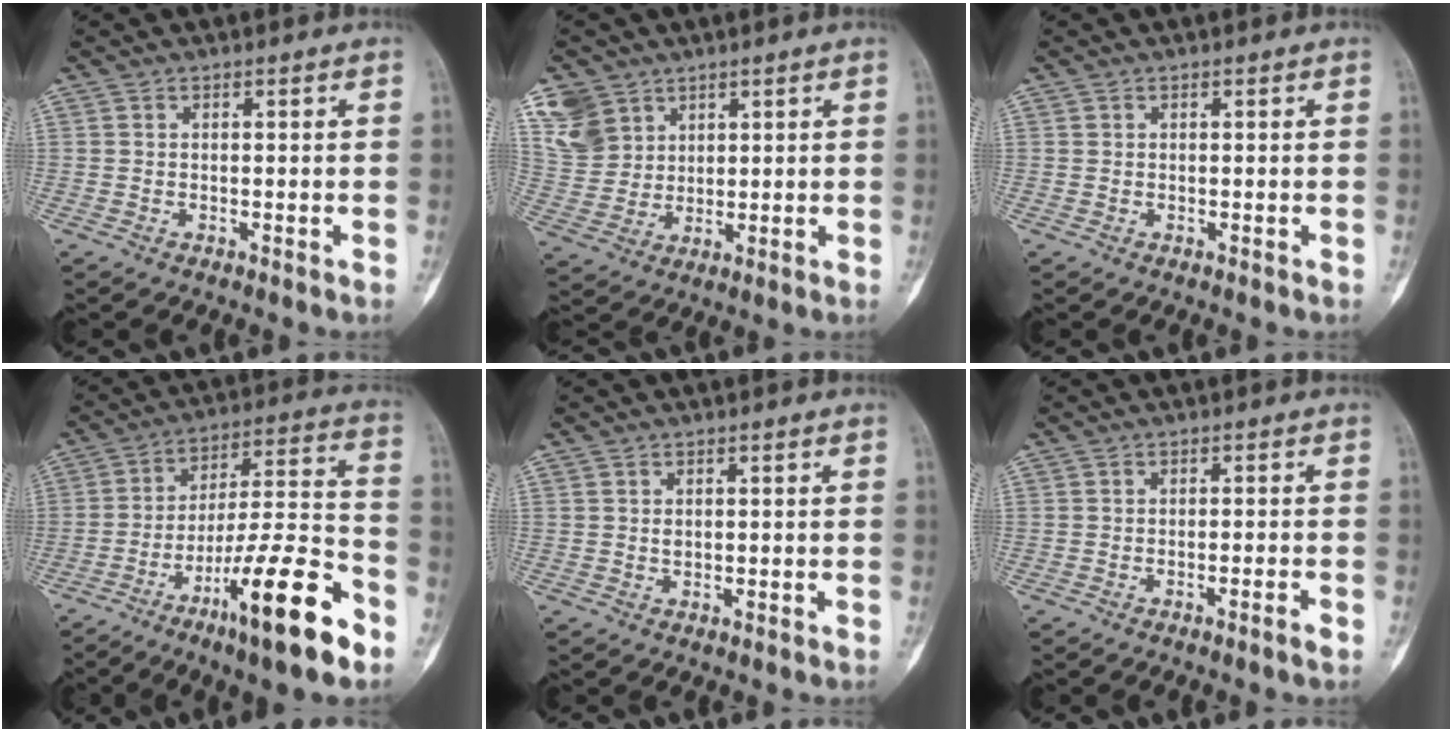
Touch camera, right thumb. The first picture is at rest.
{"total": 8.9, "force": [5.2, 6.7, 2.7], "torque": [-0.039, -0.022, 0.120]}
{"total": 0.0}
{"total": 20.1, "force": [-10.9, 3.2, 16.6], "torque": [-0.287, 0.059, -0.177]}
{"total": 0.8, "force": [0.2, 0.6, 0.5], "torque": [-0.007, 0.000, 0.006]}
{"total": 1.8, "force": [-1.1, -0.2, 1.4], "torque": [-0.030, 0.004, -0.020]}